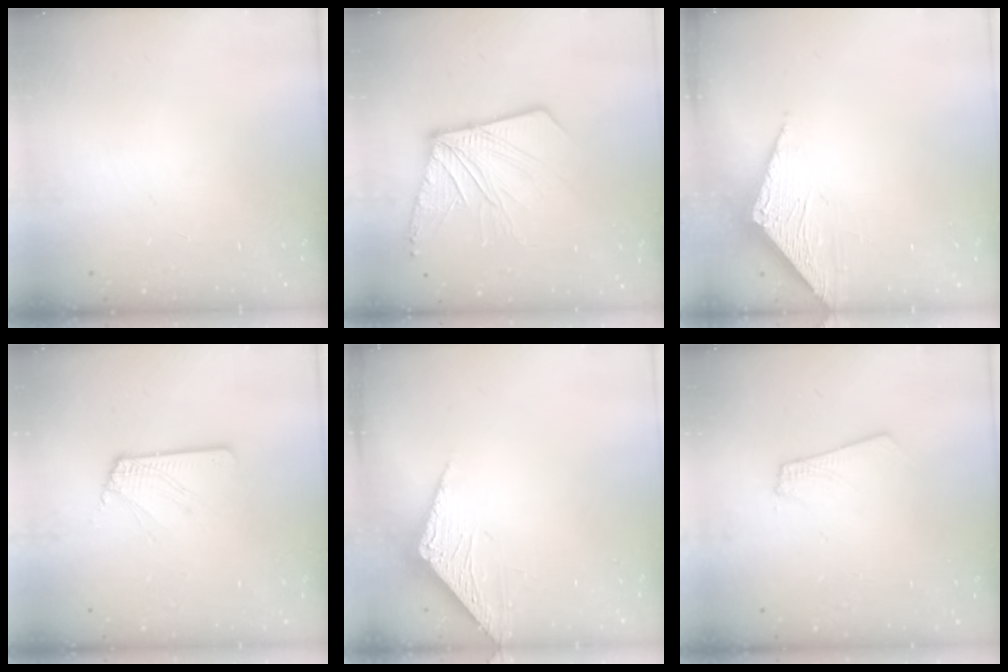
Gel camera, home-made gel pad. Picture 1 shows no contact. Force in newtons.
{"total": 14.4, "press": 14.4, "slide": 1.5}
{"total": 3.0, "press": 3.0, "slide": 0.2}
{"total": 2.5, "press": 2.5, "slide": 0.3}
{"total": 3.3, "press": 3.2, "slide": 0.3}
{"total": 1.8, "press": 1.8, "slide": 0.1}